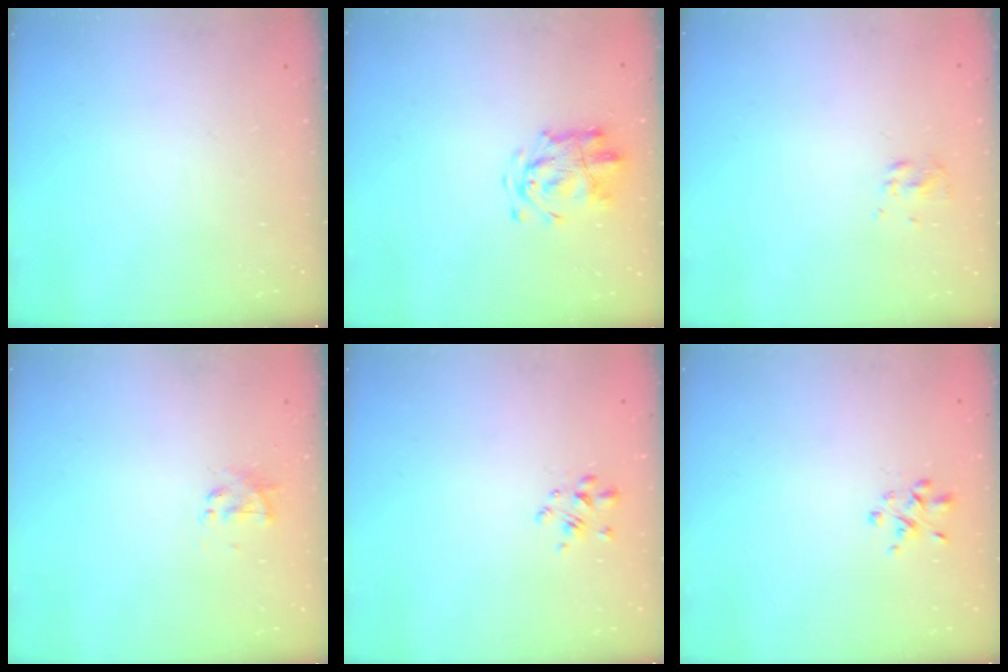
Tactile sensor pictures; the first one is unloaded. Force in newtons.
{"total": 4.2, "press": 4.2, "slide": 0.4}
{"total": 2.7, "press": 2.5, "slide": 0.8}
{"total": 2.3, "press": 2.2, "slide": 0.7}
{"total": 2.7, "press": 2.4, "slide": 1.1}
{"total": 2.5, "press": 2.5, "slide": 0.6}